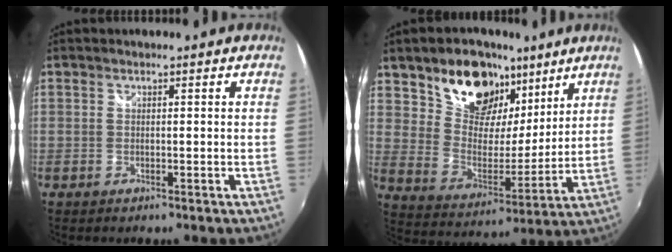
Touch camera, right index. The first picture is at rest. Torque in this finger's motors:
{"motor_torque": [1.08, 1.05, 0.37, 0.07]}